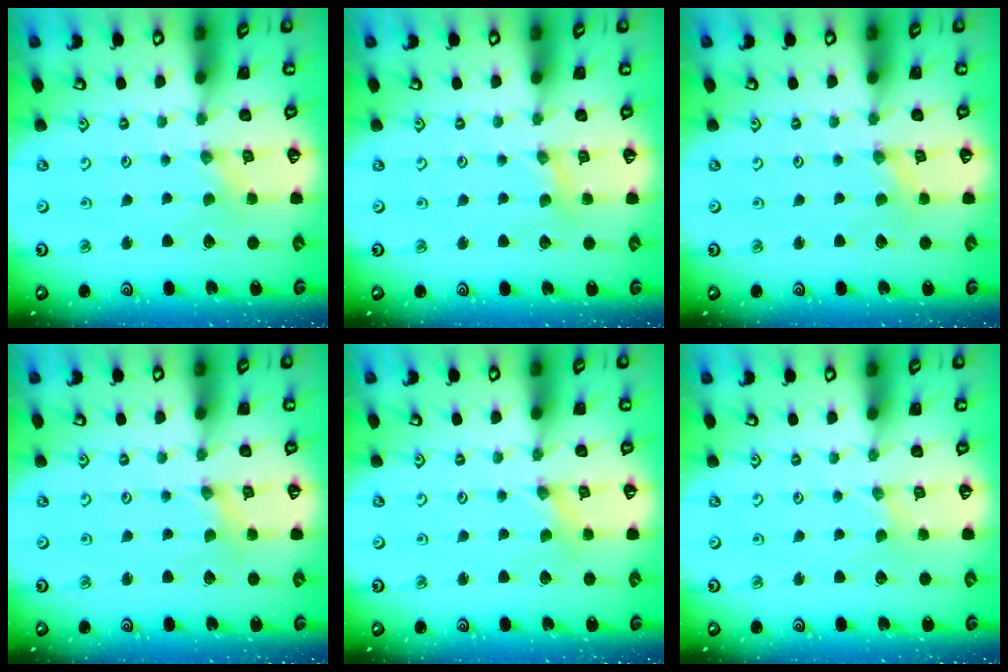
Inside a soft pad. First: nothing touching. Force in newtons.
{"total": 2.9, "press": 2.9, "slide": 0.4}
{"total": 0.5, "press": 0.5, "slide": 0.2}
{"total": 0.0}
{"total": 0.0}
{"total": 0.0}